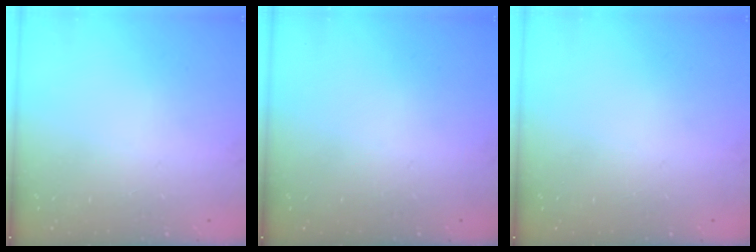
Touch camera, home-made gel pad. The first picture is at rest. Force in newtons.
{"total": 0.0}
{"total": 0.0}